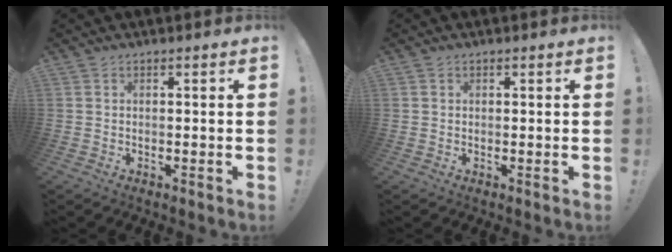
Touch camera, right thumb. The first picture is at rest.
{"total": 0.5, "force": [0.4, 0.3, -0.1], "torque": [0.007, -0.002, 0.007]}